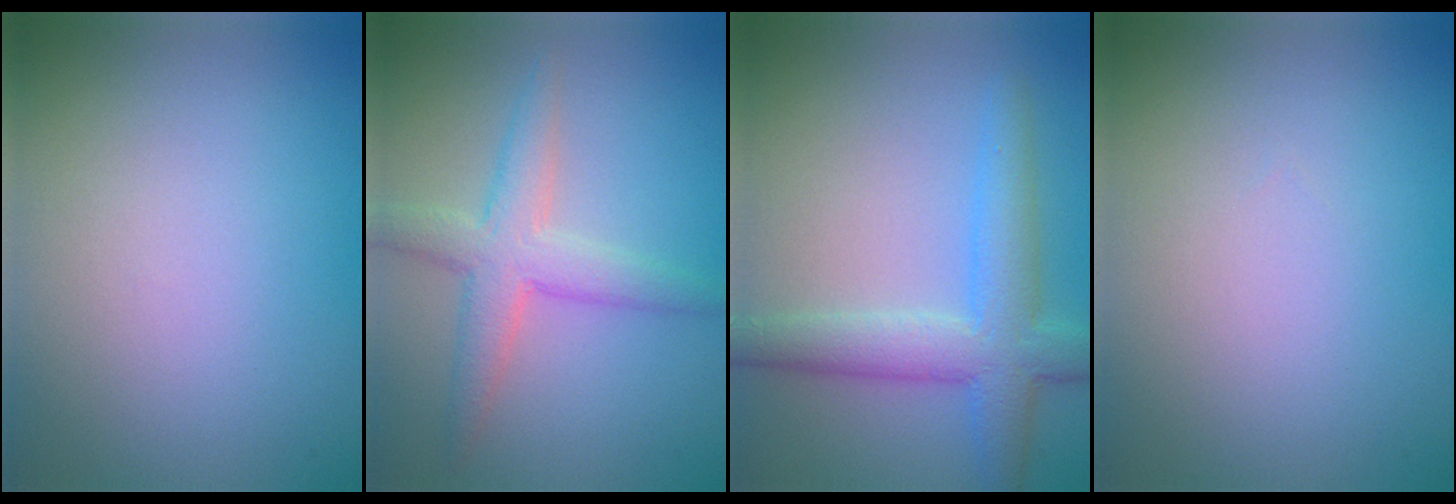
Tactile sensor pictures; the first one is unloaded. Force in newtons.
{"total": 4.0, "press": 4.0, "slide": 0.2}
{"total": 5.3, "press": 5.3, "slide": 0.1}
{"total": 0.0}